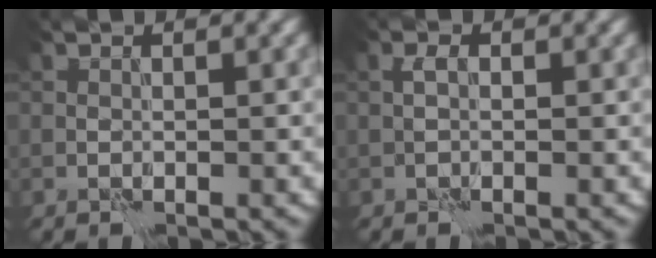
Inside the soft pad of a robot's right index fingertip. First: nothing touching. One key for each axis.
{"total": 0.5, "fx": 0.0, "fy": 0.3, "fz": 0.5, "tx": -0.008, "ty": 0.003, "tz": -0.003}